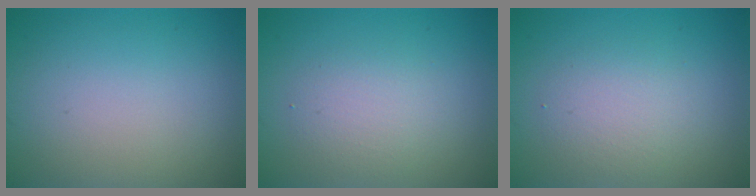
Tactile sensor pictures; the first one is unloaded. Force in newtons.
{"total": 2.4, "press": 2.4, "slide": 0.0}
{"total": 2.7, "press": 2.7, "slide": 0.1}